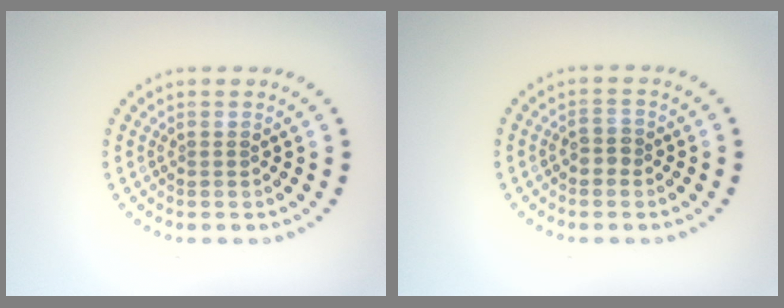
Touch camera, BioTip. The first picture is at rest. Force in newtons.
{"total": 1.5, "press": 1.4, "slide": 0.6}